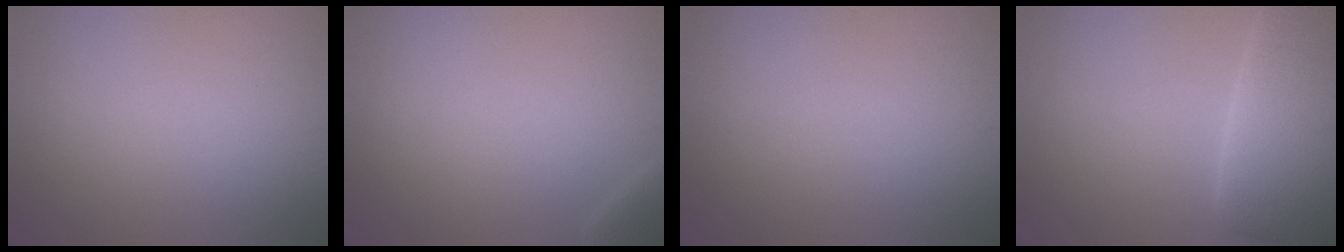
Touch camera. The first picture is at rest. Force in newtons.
{"total": 1.9, "press": 1.9, "slide": 0.2}
{"total": 0.0}
{"total": 8.7, "press": 8.6, "slide": 0.3}